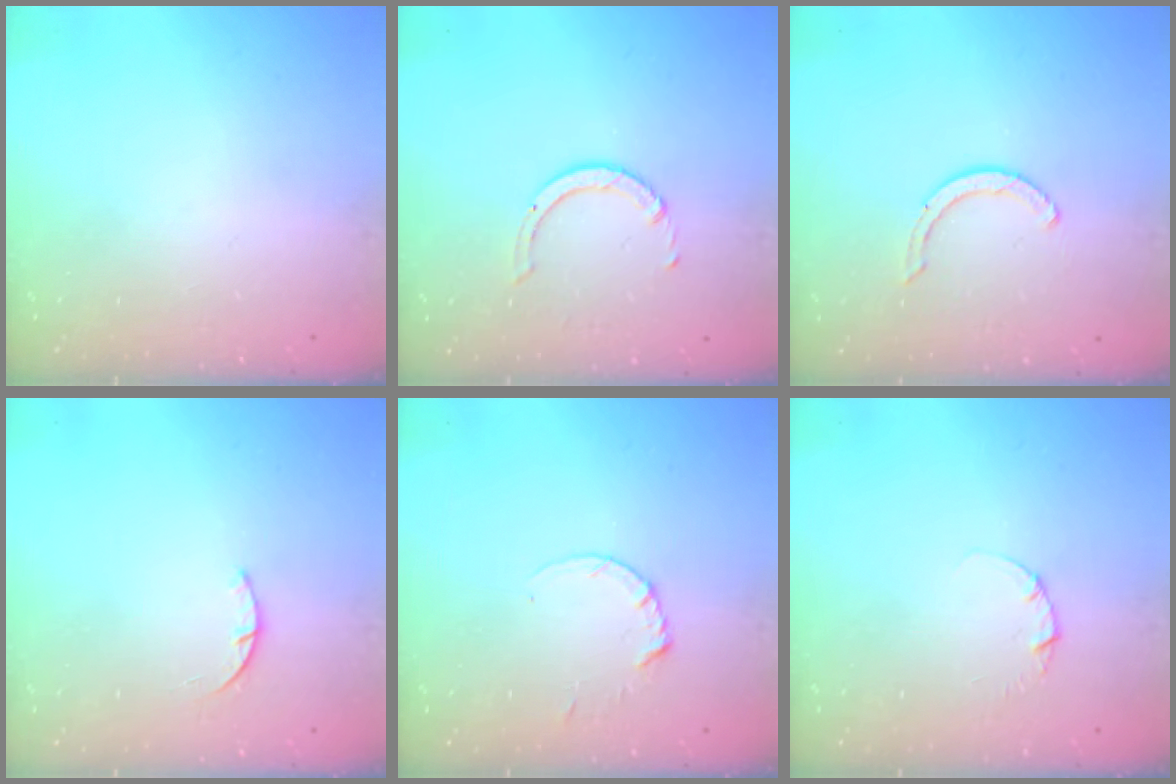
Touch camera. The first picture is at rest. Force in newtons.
{"total": 2.3, "press": 2.3, "slide": 0.3}
{"total": 2.9, "press": 2.9, "slide": 0.4}
{"total": 1.4, "press": 1.4, "slide": 0.3}
{"total": 1.8, "press": 1.7, "slide": 0.2}
{"total": 1.3, "press": 1.3, "slide": 0.2}